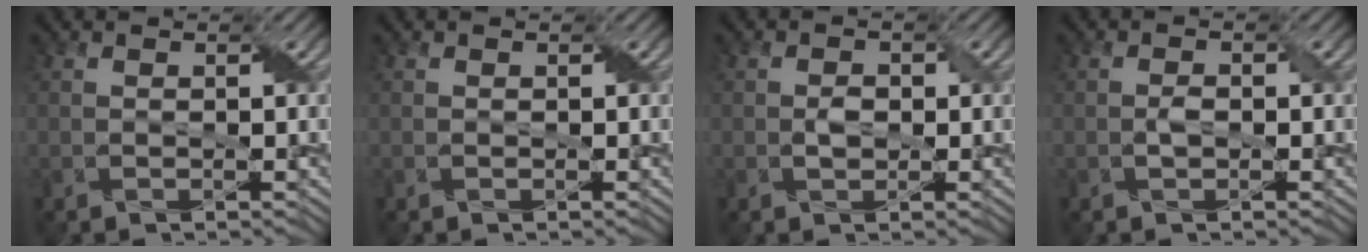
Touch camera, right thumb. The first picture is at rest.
{"total": 0.0}
{"total": 1.5, "force": [-0.2, 1.1, 1.0], "torque": [-0.022, -0.002, -0.003]}
{"total": 1.3, "force": [-0.3, 0.7, 1.0], "torque": [-0.018, 0.003, -0.004]}